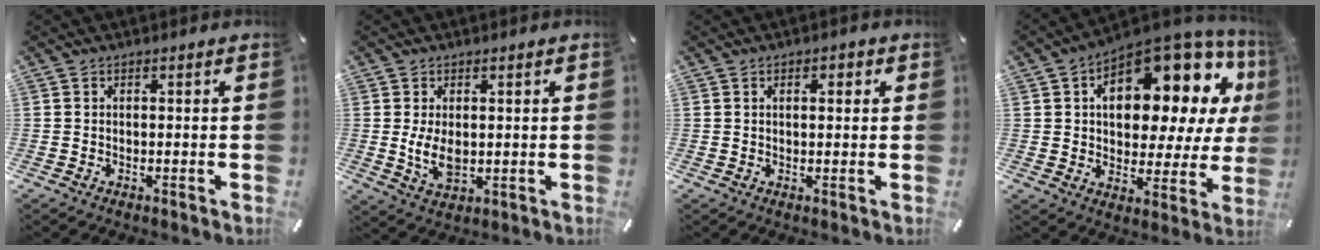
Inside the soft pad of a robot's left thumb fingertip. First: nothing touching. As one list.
[{"total": 6.3, "force": [0.3, 3.9, 4.9], "torque": [-0.112, -0.005, 0.001]}, {"total": 2.0, "force": [0.5, 1.1, 1.5], "torque": [-0.024, 0.004, 0.004]}, {"total": 16.7, "force": [7.9, 9.7, 11.0], "torque": [-0.154, -0.070, 0.128]}]